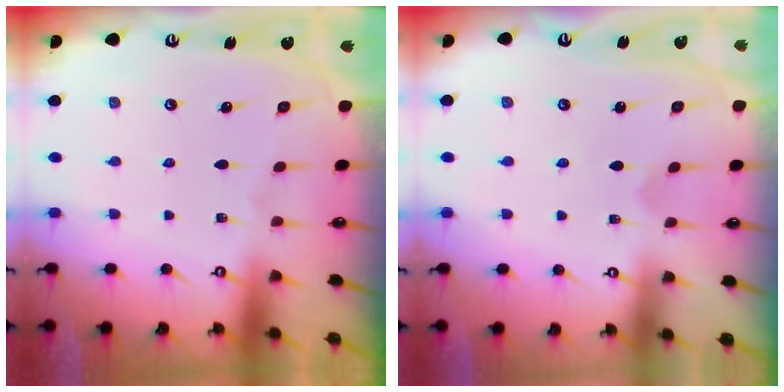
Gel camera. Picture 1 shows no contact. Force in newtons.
{"total": 1.9, "press": 1.9, "slide": 0.1}